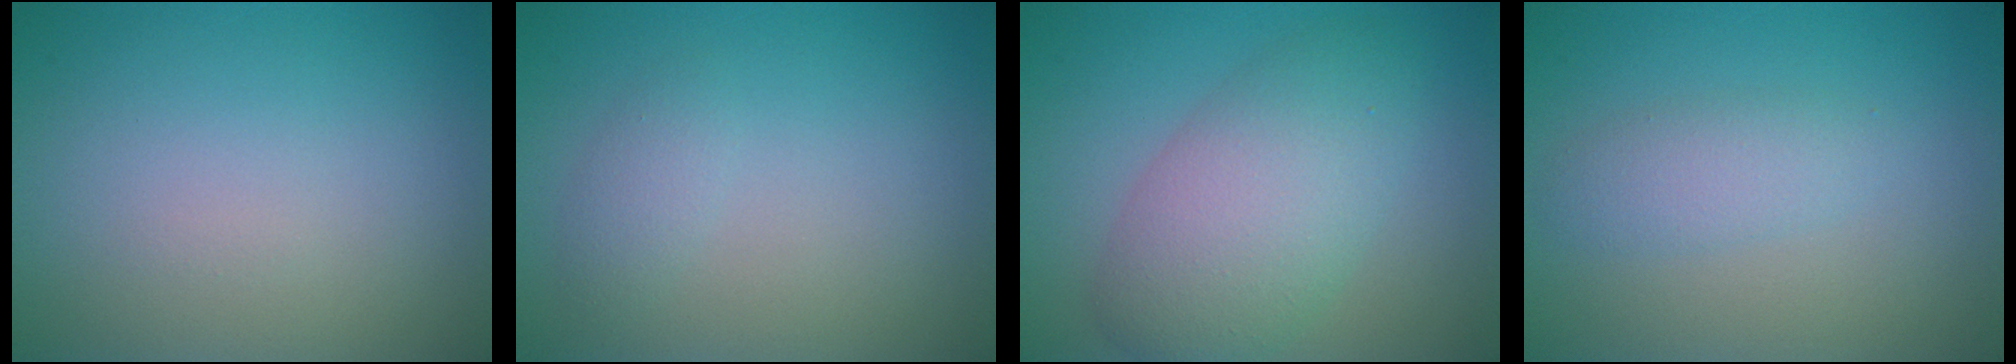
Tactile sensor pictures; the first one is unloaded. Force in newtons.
{"total": 2.3, "press": 2.3, "slide": 0.2}
{"total": 6.6, "press": 6.6, "slide": 0.3}
{"total": 2.1, "press": 2.1, "slide": 0.1}